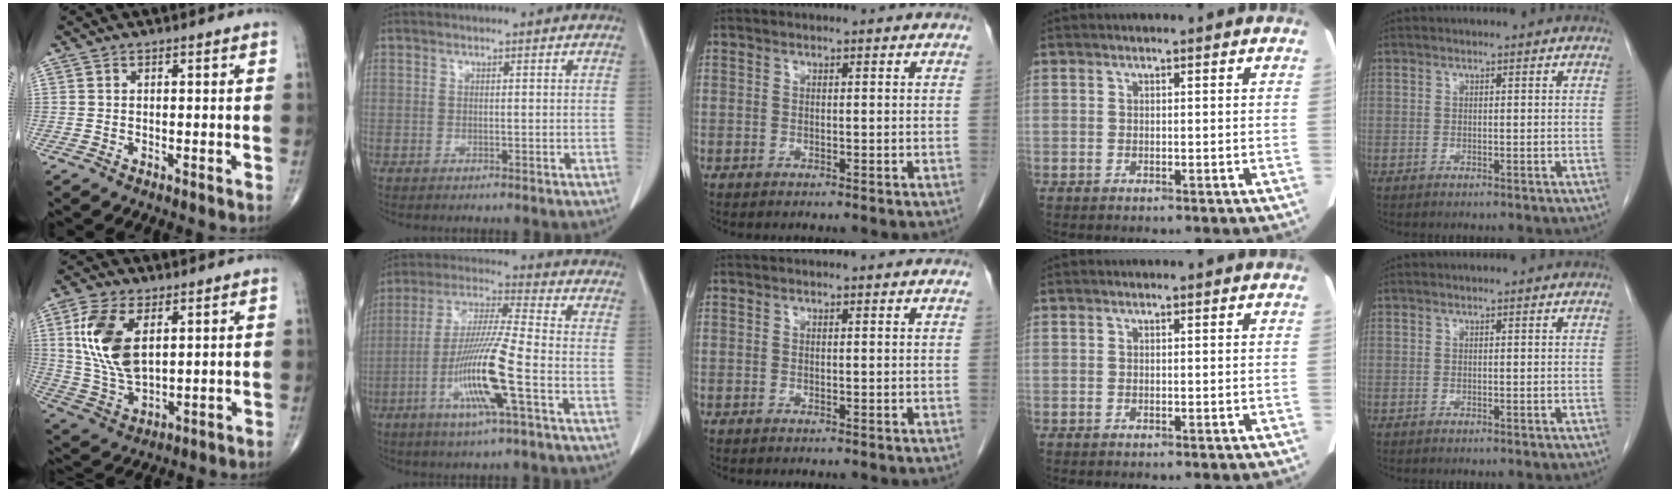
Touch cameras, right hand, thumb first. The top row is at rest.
{"thumb": {"total": 13.8, "force": [4.1, 7.3, 10.9], "torque": [-0.219, -0.015, 0.089]}, "index": {"total": 13.1, "force": [-4.6, -0.2, 12.3], "torque": [-0.247, -0.011, -0.093]}}